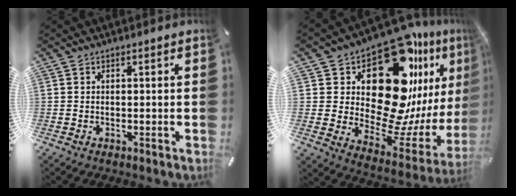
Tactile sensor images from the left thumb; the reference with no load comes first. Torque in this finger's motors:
{"motor_torque": [1.98, 2.51, 1.51, -1.26, 0.47]}